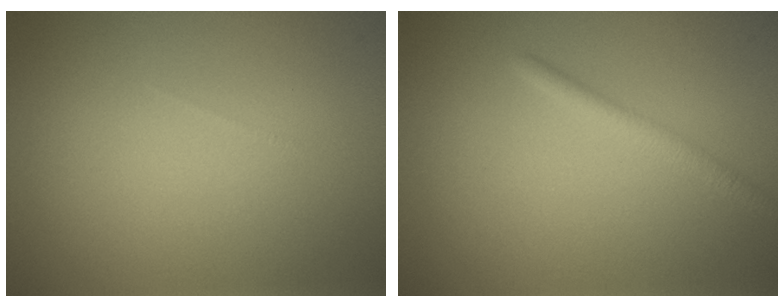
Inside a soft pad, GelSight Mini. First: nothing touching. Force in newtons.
{"total": 1.8, "press": 1.8, "slide": 0.1}